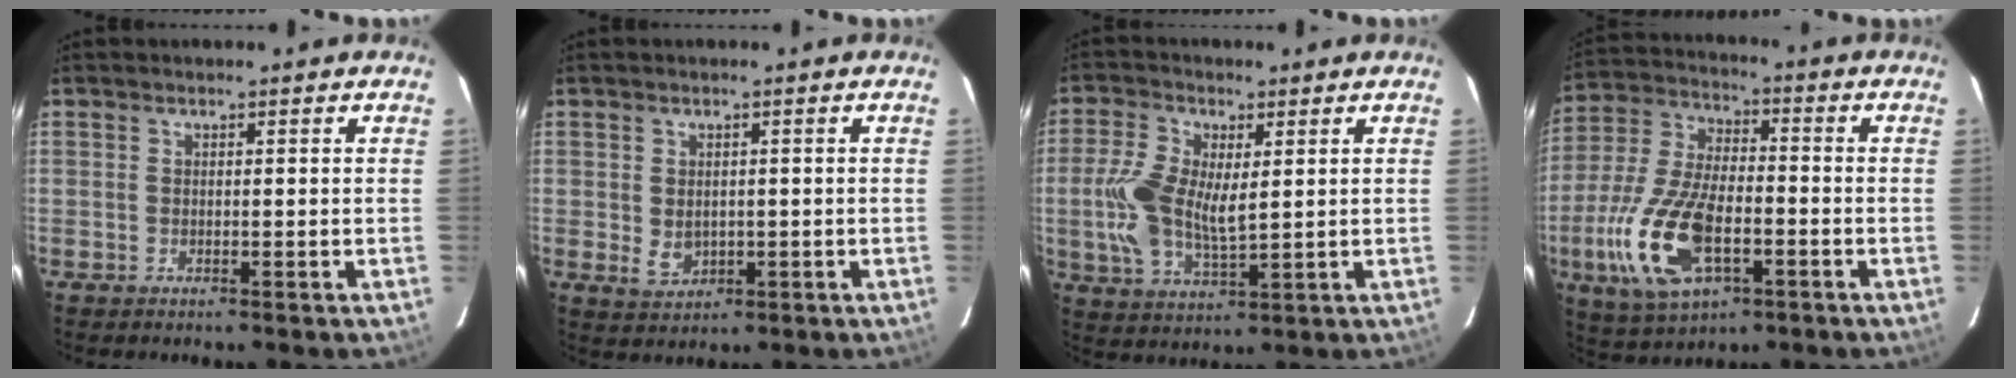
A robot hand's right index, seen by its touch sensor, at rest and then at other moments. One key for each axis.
{"total": 3.8, "fx": -0.2, "fy": 3.1, "fz": 2.2, "tx": -0.039, "ty": -0.004, "tz": 0.006}
{"total": 10.7, "fx": 0.9, "fy": 5.4, "fz": 9.2, "tx": -0.200, "ty": 0.001, "tz": 0.018}
{"total": 18.1, "fx": -6.0, "fy": 8.6, "fz": 14.7, "tx": -0.329, "ty": -0.016, "tz": -0.107}